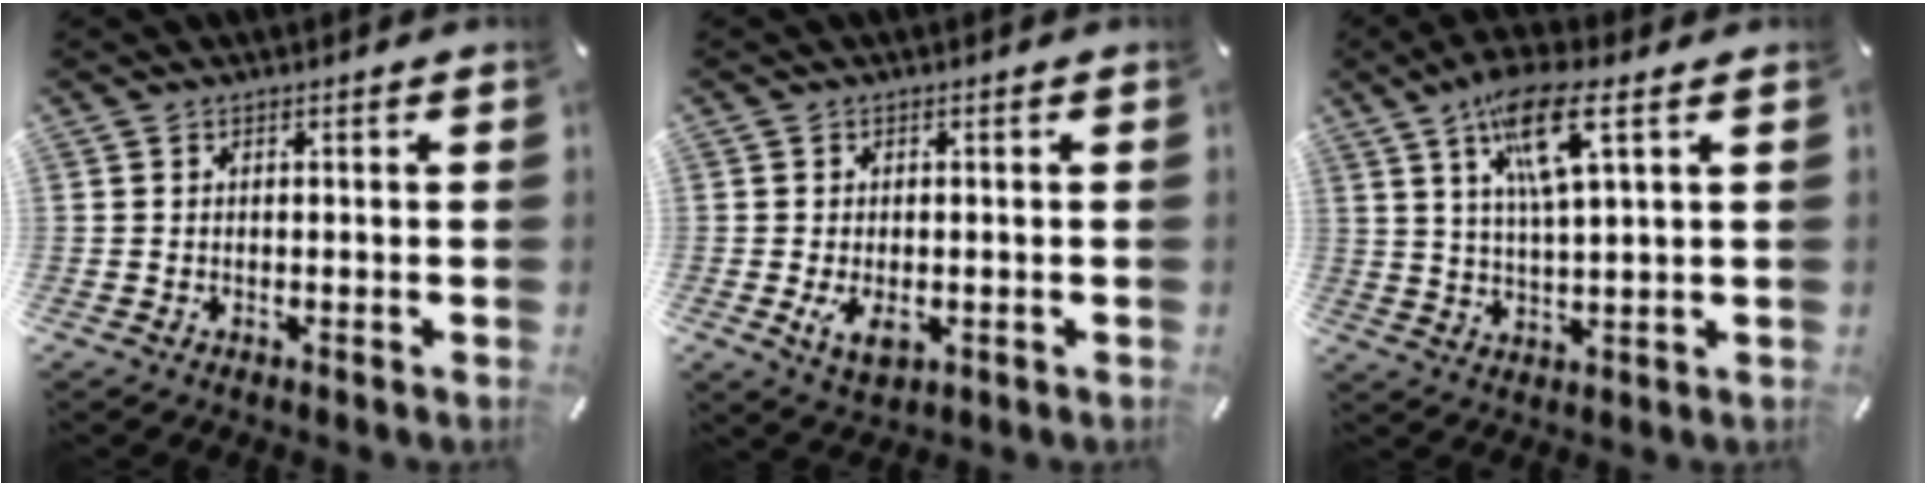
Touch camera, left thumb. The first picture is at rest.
{"total": 4.3, "force": [-0.9, 2.7, 3.2], "torque": [-0.065, -0.012, -0.023]}
{"total": 12.1, "force": [5.8, 2.8, 10.3], "torque": [-0.205, 0.001, 0.099]}